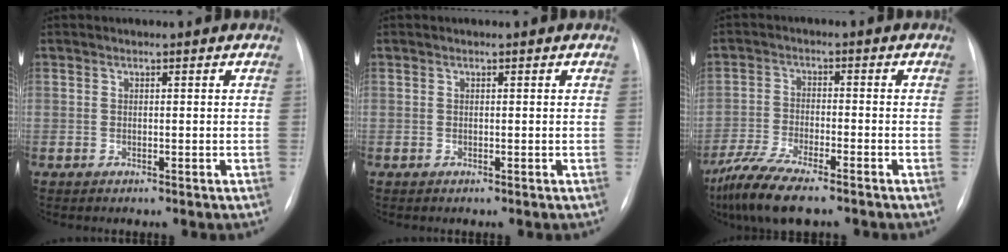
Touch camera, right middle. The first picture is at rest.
{"total": 0.0}
{"total": 10.1, "force": [-7.8, 1.9, 6.2], "torque": [-0.119, -0.028, -0.137]}